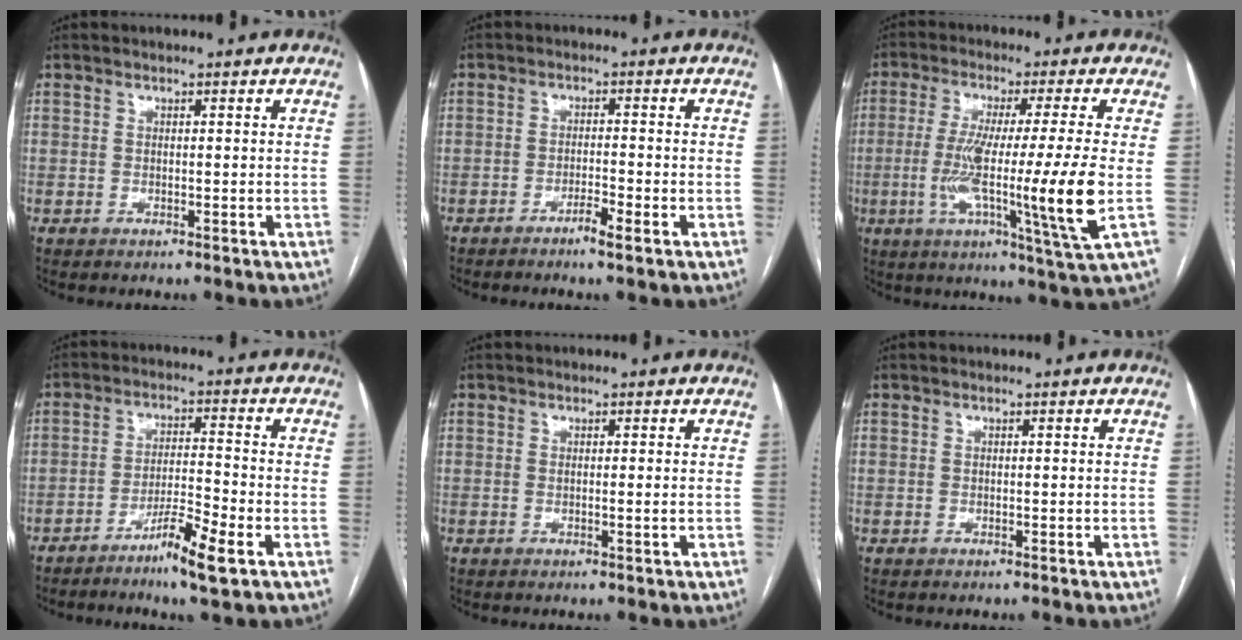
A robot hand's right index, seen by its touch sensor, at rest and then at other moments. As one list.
[{"total": 3.1, "force": [-1.9, -0.1, 2.4], "torque": [-0.042, -0.002, -0.036]}, {"total": 16.3, "force": [-2.4, -1.5, 16.1], "torque": [-0.280, -0.030, -0.049]}, {"total": 7.5, "force": [-4.4, 0.0, 6.1], "torque": [-0.110, -0.010, -0.077]}, {"total": 0.7, "force": [0.0, -0.2, 0.7], "torque": [-0.014, -0.004, -0.001]}, {"total": 0.0}]